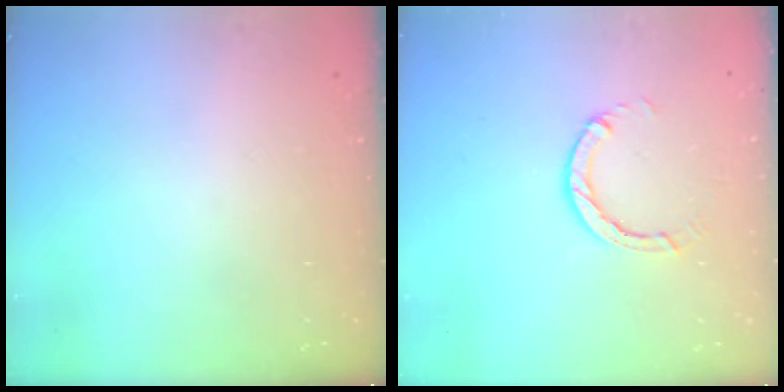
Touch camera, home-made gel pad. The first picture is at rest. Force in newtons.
{"total": 3.8, "press": 3.8, "slide": 0.5}